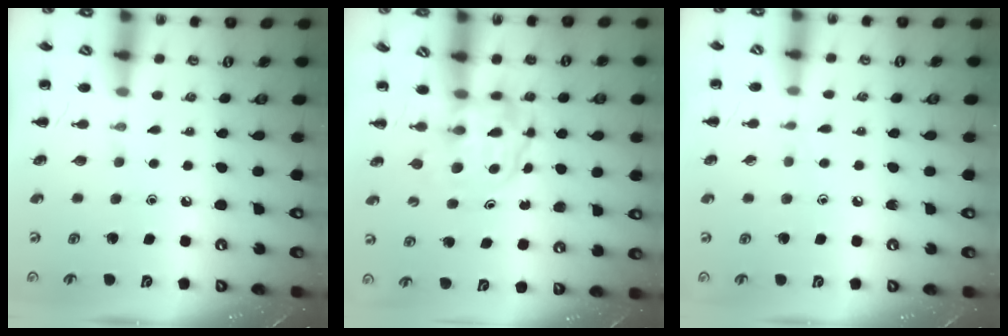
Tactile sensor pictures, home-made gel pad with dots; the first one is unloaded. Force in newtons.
{"total": 3.8, "press": 3.8, "slide": 0.2}
{"total": 4.7, "press": 4.3, "slide": 1.8}